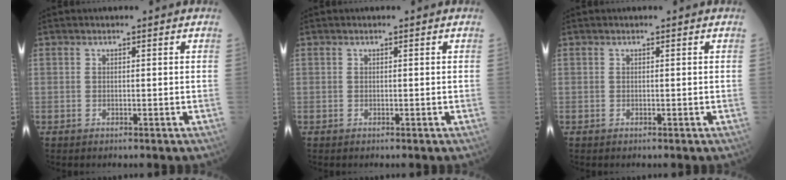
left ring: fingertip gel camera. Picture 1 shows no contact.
{"total": 0.0}
{"total": 0.0}